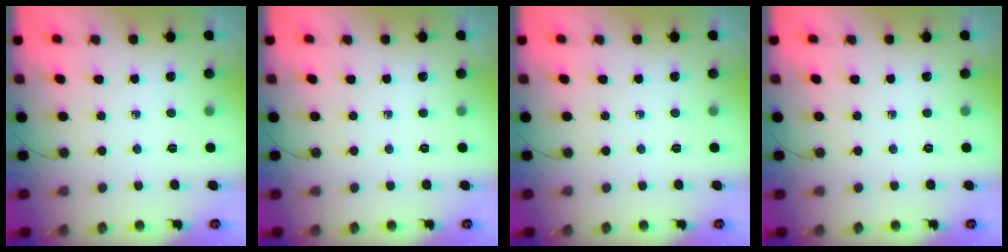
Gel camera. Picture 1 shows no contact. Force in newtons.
{"total": 0.0}
{"total": 0.0}
{"total": 0.0}